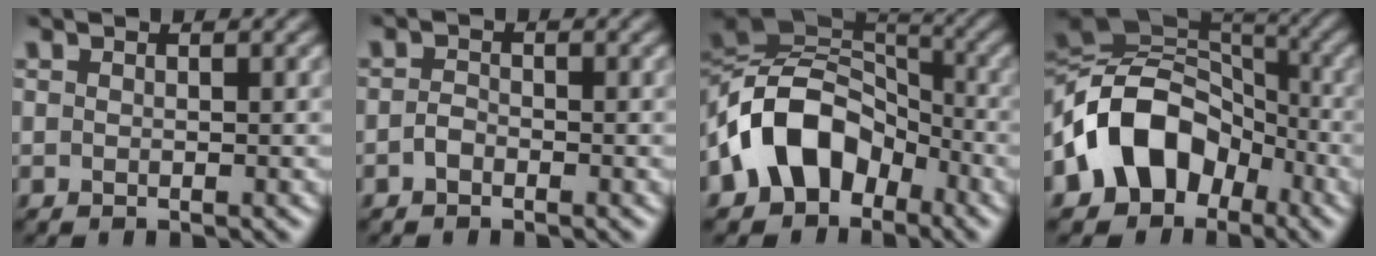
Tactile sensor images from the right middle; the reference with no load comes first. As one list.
[{"total": 1.0, "force": [-0.5, 0.6, 0.6], "torque": [-0.015, 0.002, -0.013]}, {"total": 9.8, "force": [-4.2, 7.0, 5.5], "torque": [-0.085, 0.016, -0.097]}, {"total": 10.9, "force": [-4.5, 8.1, 5.7], "torque": [-0.094, 0.019, -0.104]}]